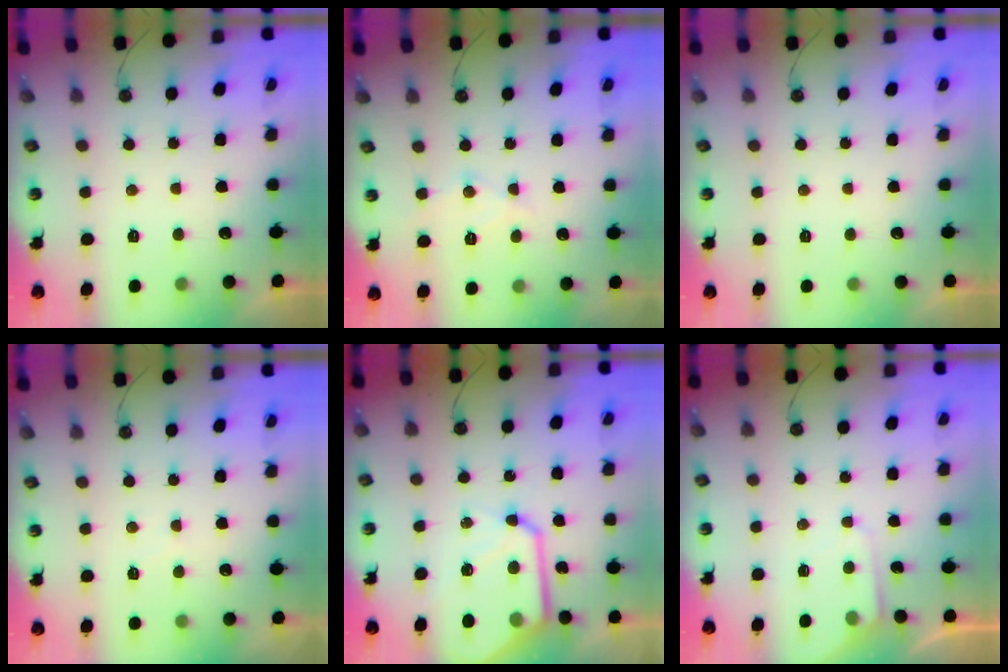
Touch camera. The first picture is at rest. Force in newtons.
{"total": 8.0, "press": 8.0, "slide": 0.6}
{"total": 0.0}
{"total": 2.5, "press": 2.4, "slide": 0.4}
{"total": 13.9, "press": 13.9, "slide": 1.4}
{"total": 5.1, "press": 5.1, "slide": 0.6}